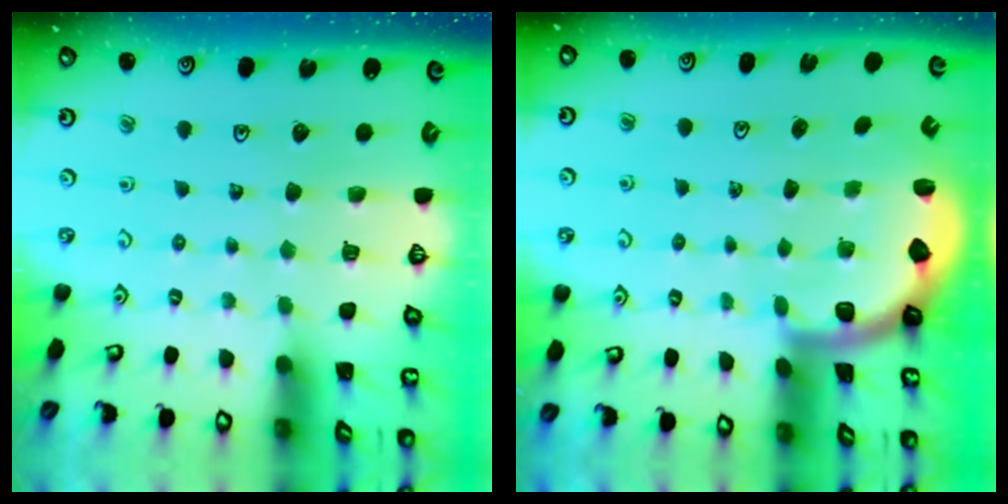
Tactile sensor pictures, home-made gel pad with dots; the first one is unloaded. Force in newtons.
{"total": 1.9, "press": 1.8, "slide": 0.5}